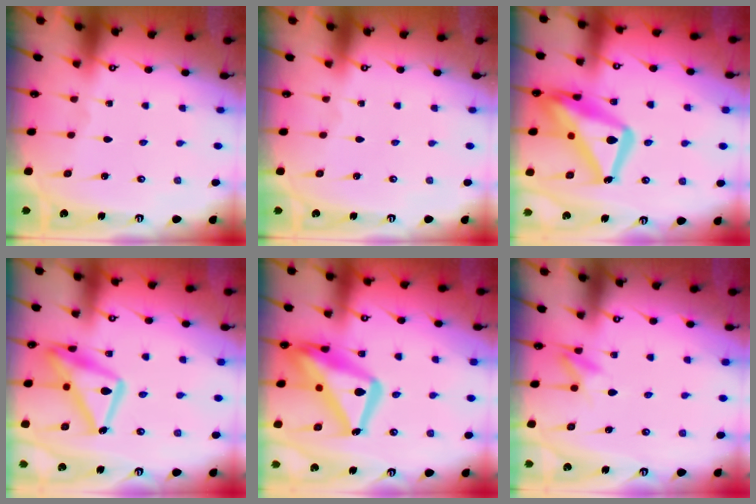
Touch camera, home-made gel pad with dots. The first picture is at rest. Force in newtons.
{"total": 0.0}
{"total": 20.4, "press": 20.3, "slide": 1.9}
{"total": 18.6, "press": 18.6, "slide": 1.2}
{"total": 20.4, "press": 20.3, "slide": 1.9}
{"total": 8.1, "press": 8.1, "slide": 1.0}